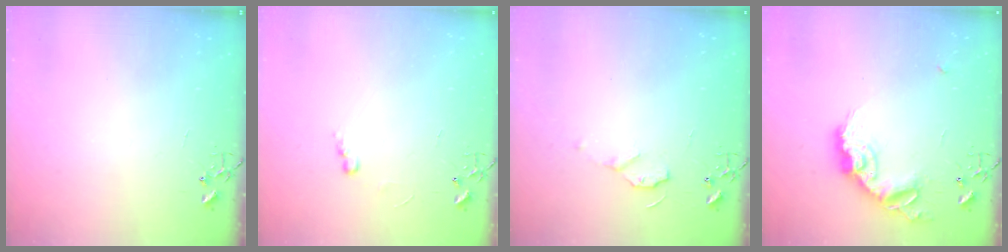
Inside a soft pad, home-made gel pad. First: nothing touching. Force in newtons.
{"total": 5.6, "press": 5.6, "slide": 0.7}
{"total": 7.0, "press": 6.9, "slide": 0.8}
{"total": 16.1, "press": 16.1, "slide": 1.0}